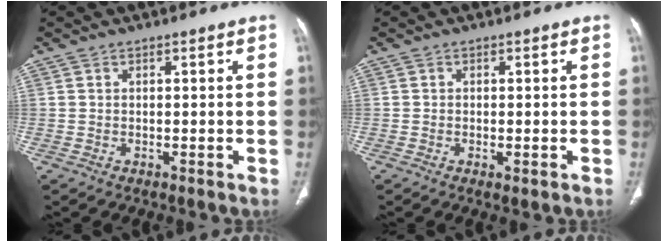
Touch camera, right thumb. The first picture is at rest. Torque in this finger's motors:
{"motor_torque": [-0.18, -0.24, -0.24, -0.16, 0.00]}